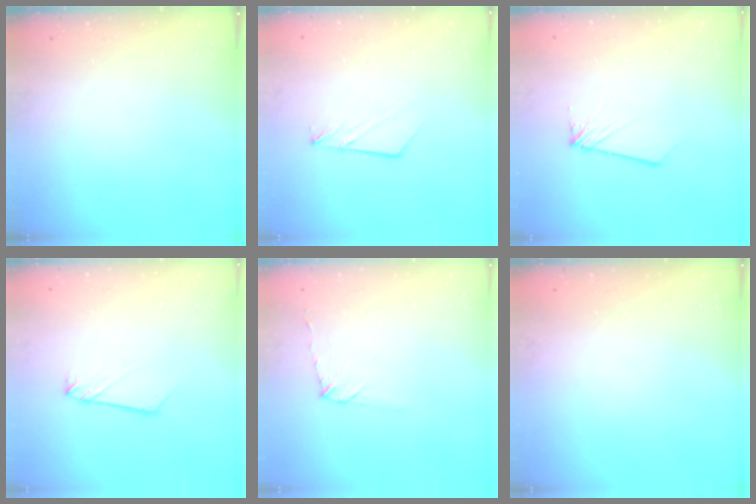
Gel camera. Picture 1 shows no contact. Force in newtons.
{"total": 5.8, "press": 5.8, "slide": 0.7}
{"total": 1.7, "press": 1.7, "slide": 0.1}
{"total": 2.2, "press": 2.2, "slide": 0.1}
{"total": 5.3, "press": 5.3, "slide": 0.6}
{"total": 0.0}